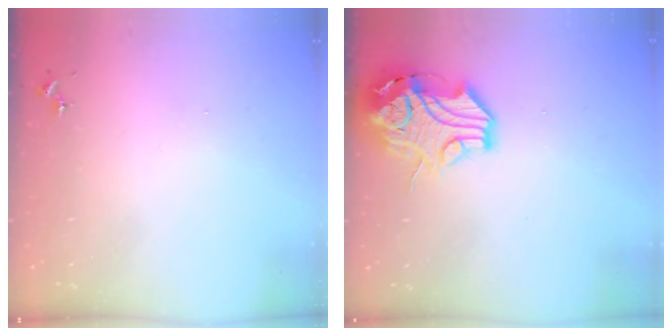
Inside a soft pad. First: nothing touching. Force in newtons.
{"total": 15.4, "press": 15.3, "slide": 2.0}